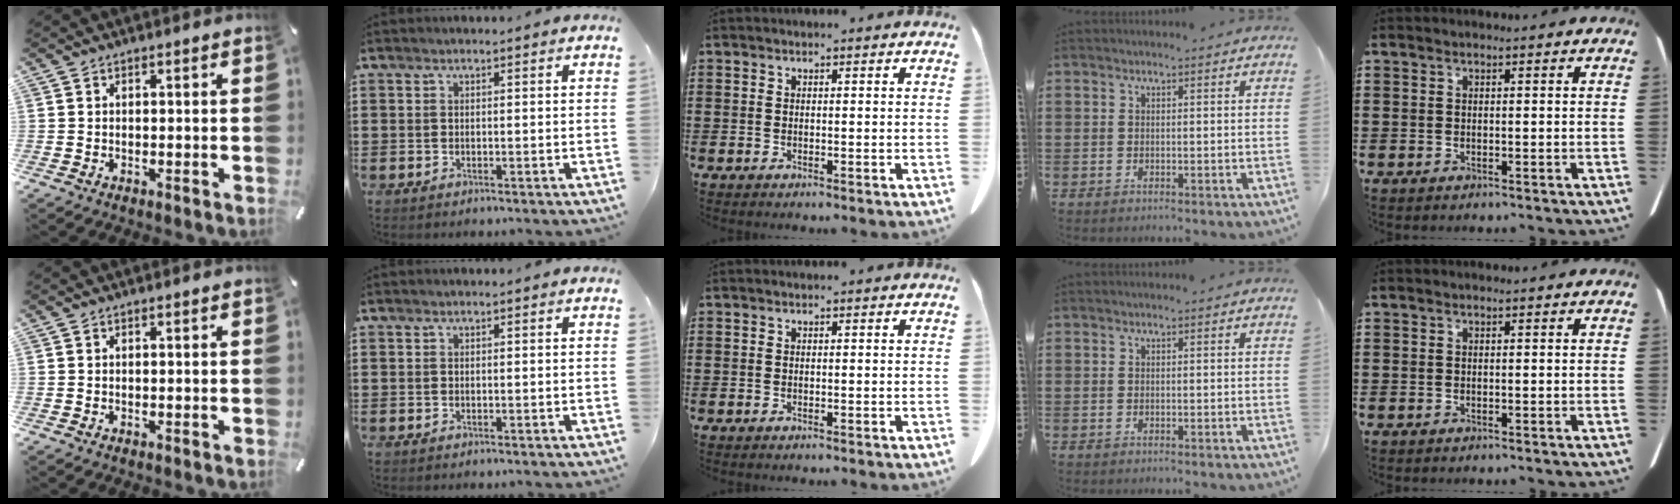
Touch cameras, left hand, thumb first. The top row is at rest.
{}